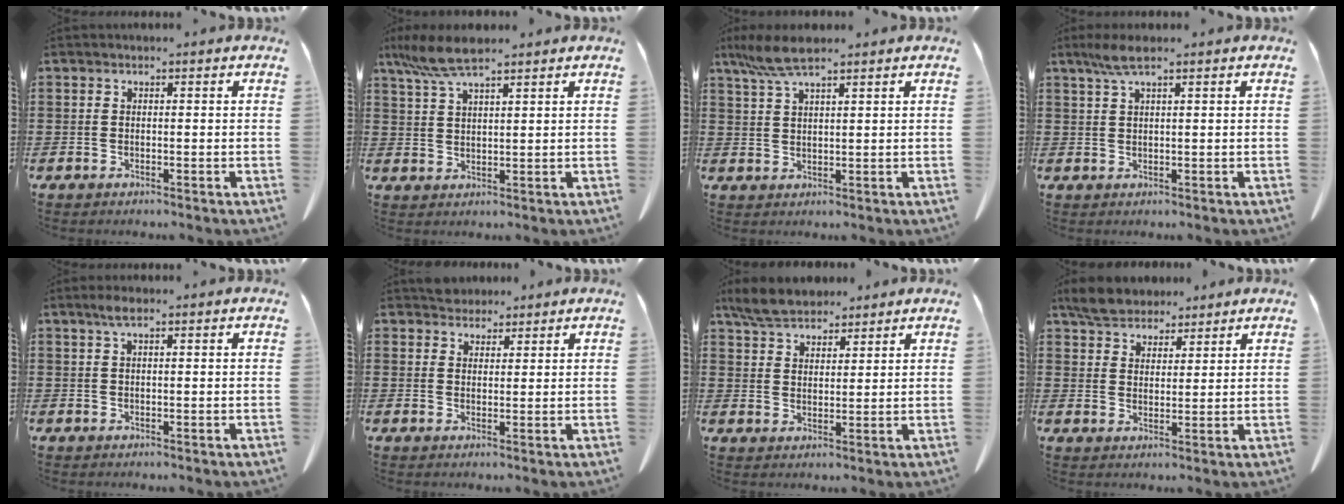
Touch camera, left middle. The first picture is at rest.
{"total": 6.5, "force": [4.8, 1.1, 4.2], "torque": [-0.102, -0.006, 0.085]}
{"total": 5.7, "force": [4.2, 1.0, 3.8], "torque": [-0.091, -0.005, 0.074]}
{"total": 3.3, "force": [2.0, 0.5, 2.6], "torque": [-0.055, 0.002, 0.035]}
{"total": 1.9, "force": [0.8, 0.4, 1.7], "torque": [-0.035, 0.002, 0.015]}
{"total": 3.1, "force": [2.9, 1.1, 0.2], "torque": [-0.004, -0.004, 0.056]}
{"total": 5.4, "force": [4.8, 1.9, 1.6], "torque": [-0.049, -0.003, 0.093]}
{"total": 5.2, "force": [4.6, 2.2, 1.0], "torque": [-0.038, -0.001, 0.089]}